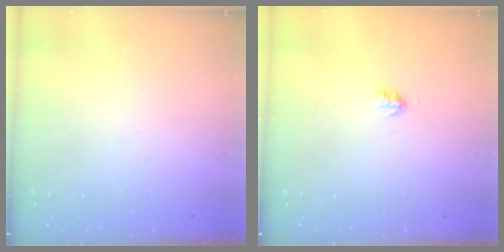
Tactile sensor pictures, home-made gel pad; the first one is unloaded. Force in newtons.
{"total": 1.9, "press": 1.8, "slide": 0.4}